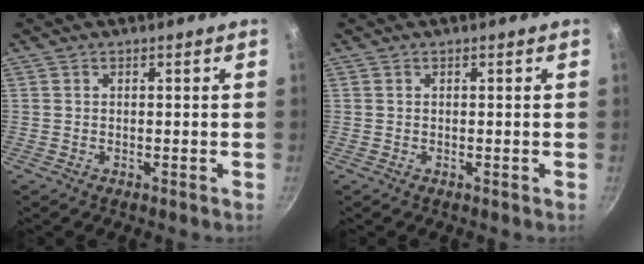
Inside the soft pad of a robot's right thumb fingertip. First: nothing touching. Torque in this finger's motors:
{"motor_torque": [0.01, 0.00, 0.02, 0.00, 0.02]}